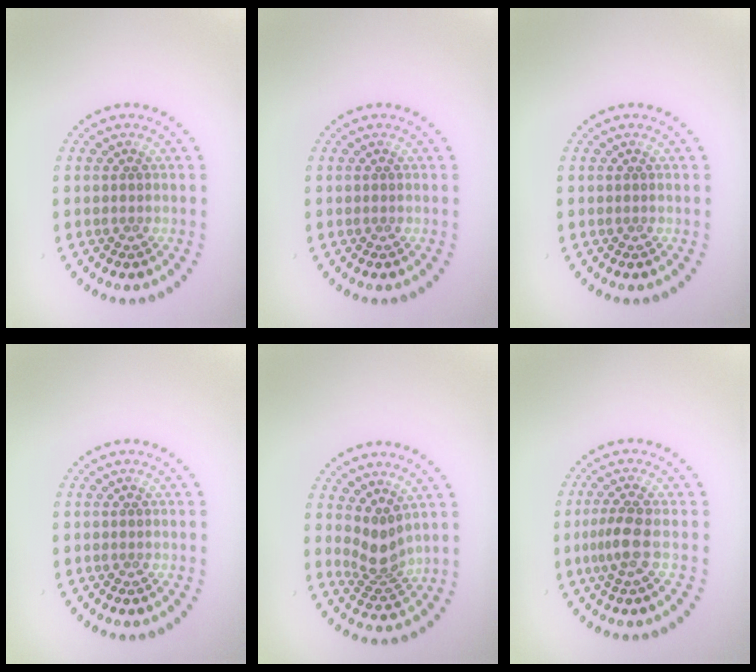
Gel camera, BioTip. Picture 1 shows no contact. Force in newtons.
{"total": 0.0}
{"total": 0.0}
{"total": 0.0}
{"total": 2.8, "press": 2.0, "slide": 2.0}
{"total": 2.3, "press": 1.8, "slide": 1.4}